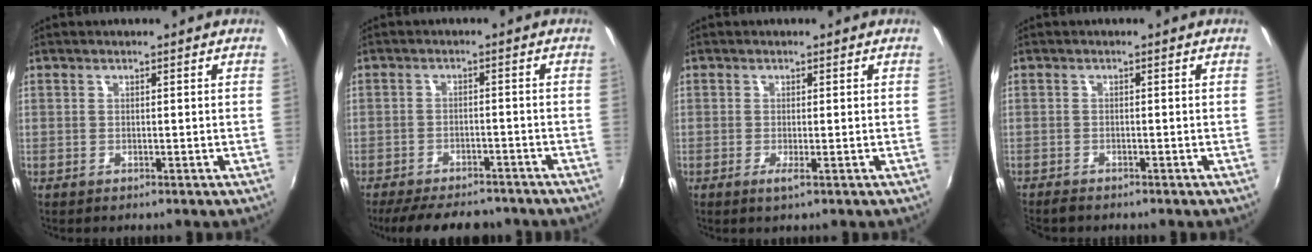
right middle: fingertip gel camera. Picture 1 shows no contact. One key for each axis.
{"total": 13.2, "fx": -11.0, "fy": 4.6, "fz": 5.7, "tx": -0.127, "ty": -0.018, "tz": -0.157}
{"total": 1.2, "fx": -0.4, "fy": -0.2, "fz": 1.1, "tx": -0.022, "ty": -0.006, "tz": -0.010}
{"total": 2.1, "fx": -2.0, "fy": 0.4, "fz": 0.5, "tx": -0.017, "ty": -0.011, "tz": -0.039}